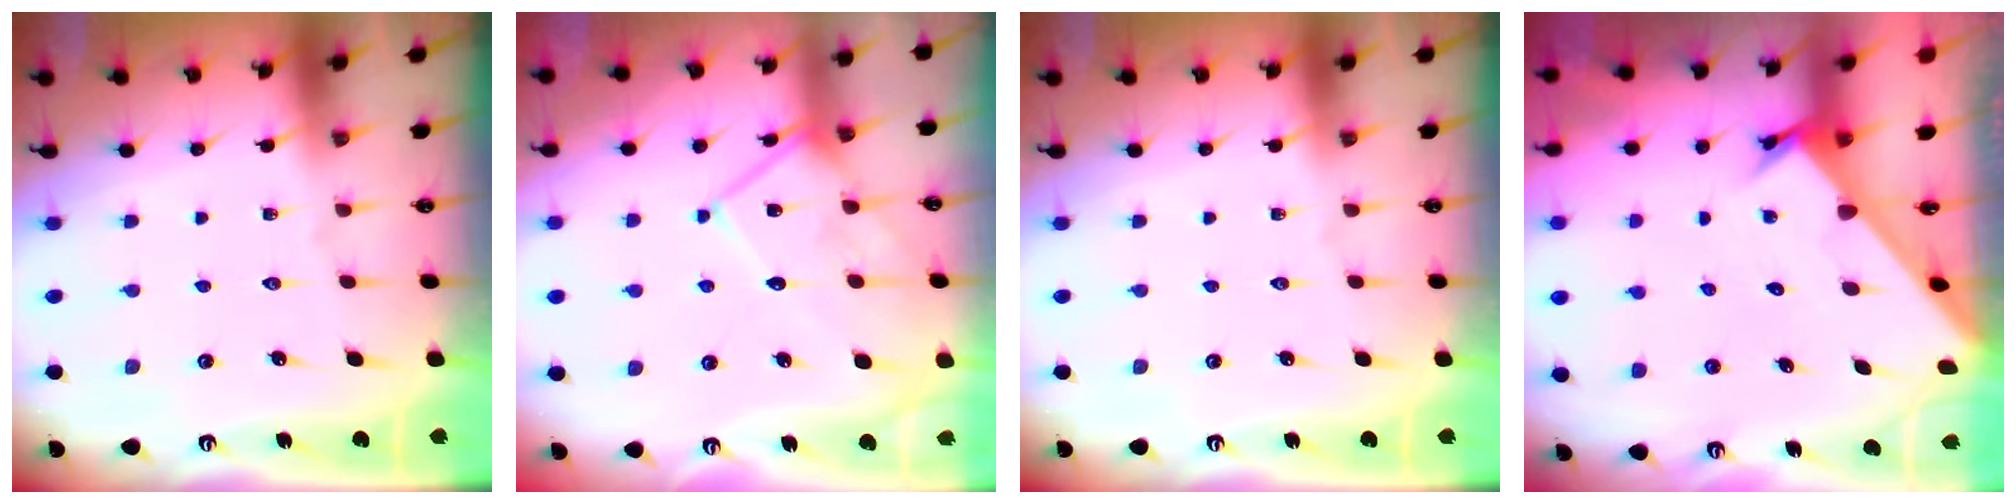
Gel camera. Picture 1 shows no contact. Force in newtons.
{"total": 13.5, "press": 13.5, "slide": 1.1}
{"total": 0.0}
{"total": 2.3, "press": 2.3, "slide": 0.2}